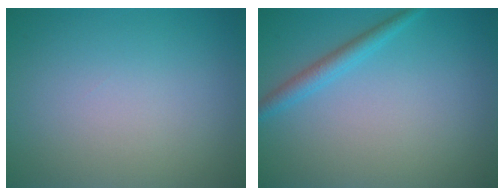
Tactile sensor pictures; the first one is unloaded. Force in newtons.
{"total": 1.9, "press": 1.9, "slide": 0.1}